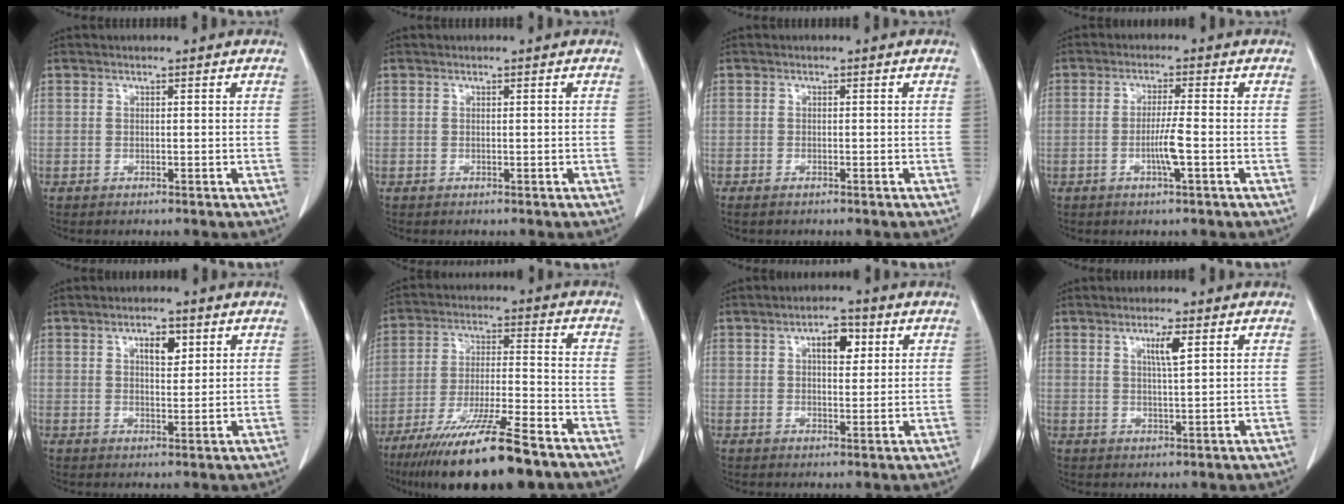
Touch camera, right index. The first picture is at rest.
{"total": 0.0}
{"total": 1.0, "force": [-0.8, 0.3, 0.5], "torque": [-0.010, -0.002, -0.011]}
{"total": 4.1, "force": [-1.2, -0.3, 3.9], "torque": [-0.074, -0.005, -0.023]}
{"total": 3.8, "force": [1.7, 1.6, 2.9], "torque": [-0.046, 0.000, 0.026]}
{"total": 17.4, "force": [-12.4, 1.5, 12.1], "torque": [-0.203, -0.040, -0.214]}
{"total": 4.7, "force": [1.7, 2.1, 3.8], "torque": [-0.059, 0.008, 0.025]}
{"total": 3.4, "force": [1.5, 0.0, 3.1], "torque": [-0.053, -0.003, 0.025]}